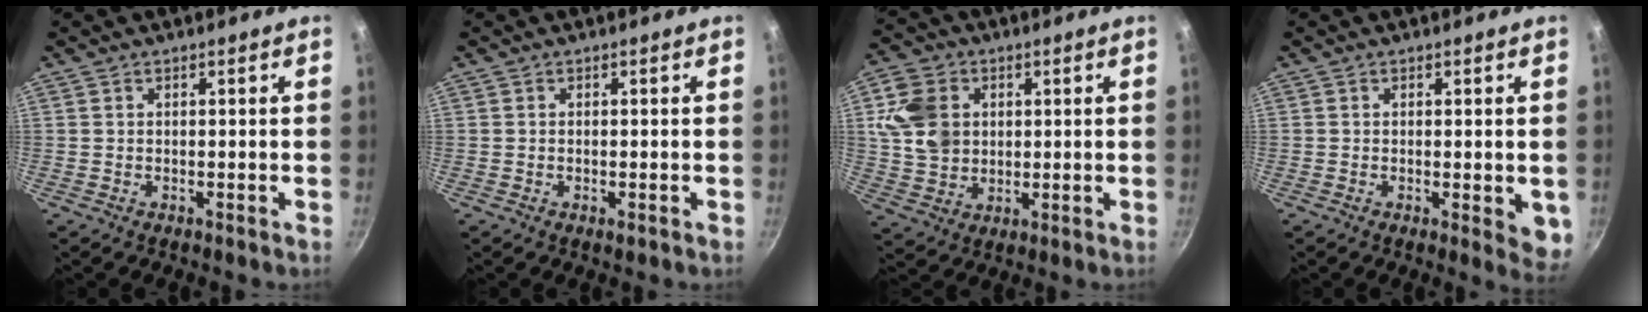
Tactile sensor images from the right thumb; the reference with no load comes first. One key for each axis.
{"total": 0.8, "fx": -0.2, "fy": 0.3, "fz": 0.7, "tx": -0.013, "ty": -0.001, "tz": -0.004}
{"total": 11.1, "fx": 2.4, "fy": 9.0, "fz": 6.0, "tx": -0.088, "ty": -0.001, "tz": 0.046}
{"total": 4.9, "fx": -0.7, "fy": 1.8, "fz": 4.5, "tx": -0.053, "ty": -0.014, "tz": -0.009}